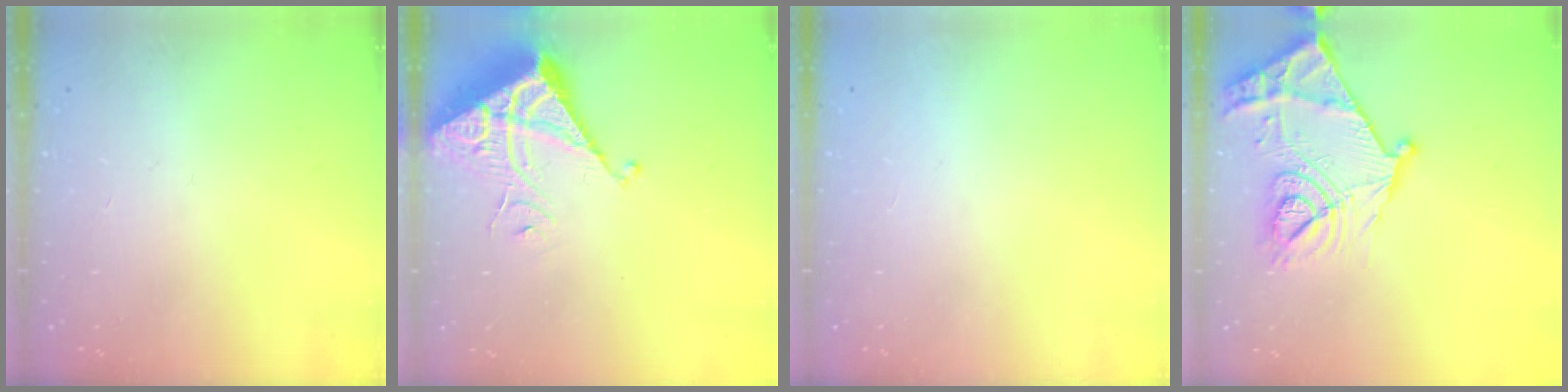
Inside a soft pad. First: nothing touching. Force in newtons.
{"total": 7.0, "press": 7.0, "slide": 0.6}
{"total": 1.5, "press": 1.5, "slide": 0.1}
{"total": 21.8, "press": 21.8, "slide": 1.1}